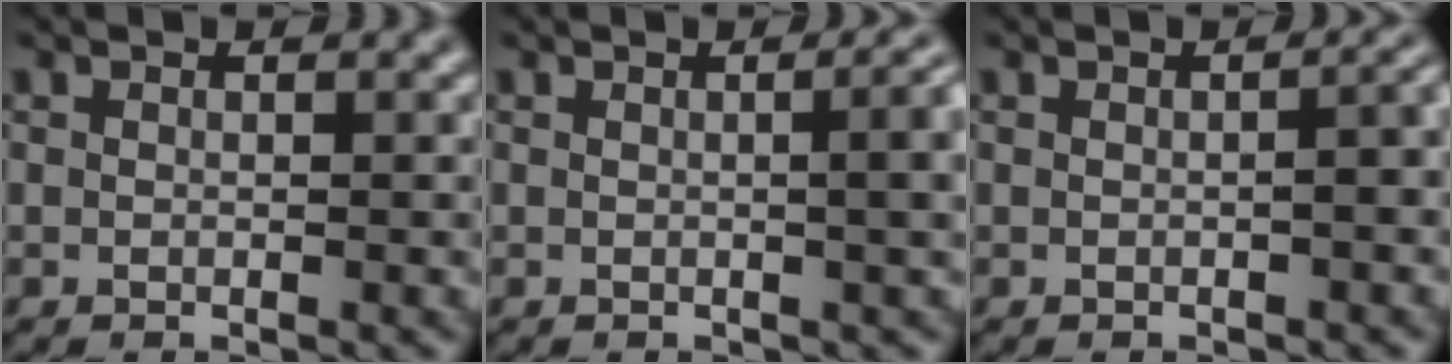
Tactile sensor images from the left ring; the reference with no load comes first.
{"total": 5.2, "force": [0.3, 2.1, 4.7], "torque": [-0.030, 0.013, 0.003]}
{"total": 2.4, "force": [-0.1, 0.8, 2.3], "torque": [-0.018, 0.007, 0.002]}